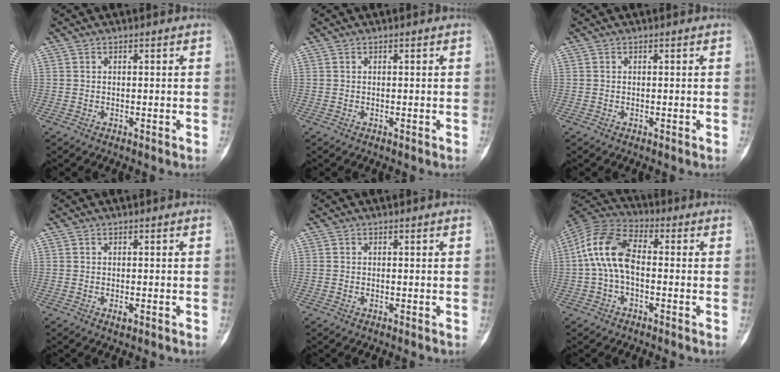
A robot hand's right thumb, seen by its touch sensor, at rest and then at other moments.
{"total": 0.0}
{"total": 0.0}
{"total": 1.1, "force": [-0.5, 0.5, 0.9], "torque": [-0.013, -0.001, -0.007]}
{"total": 0.0}
{"total": 11.4, "force": [-0.5, 6.4, 9.4], "torque": [-0.186, 0.033, -0.019]}